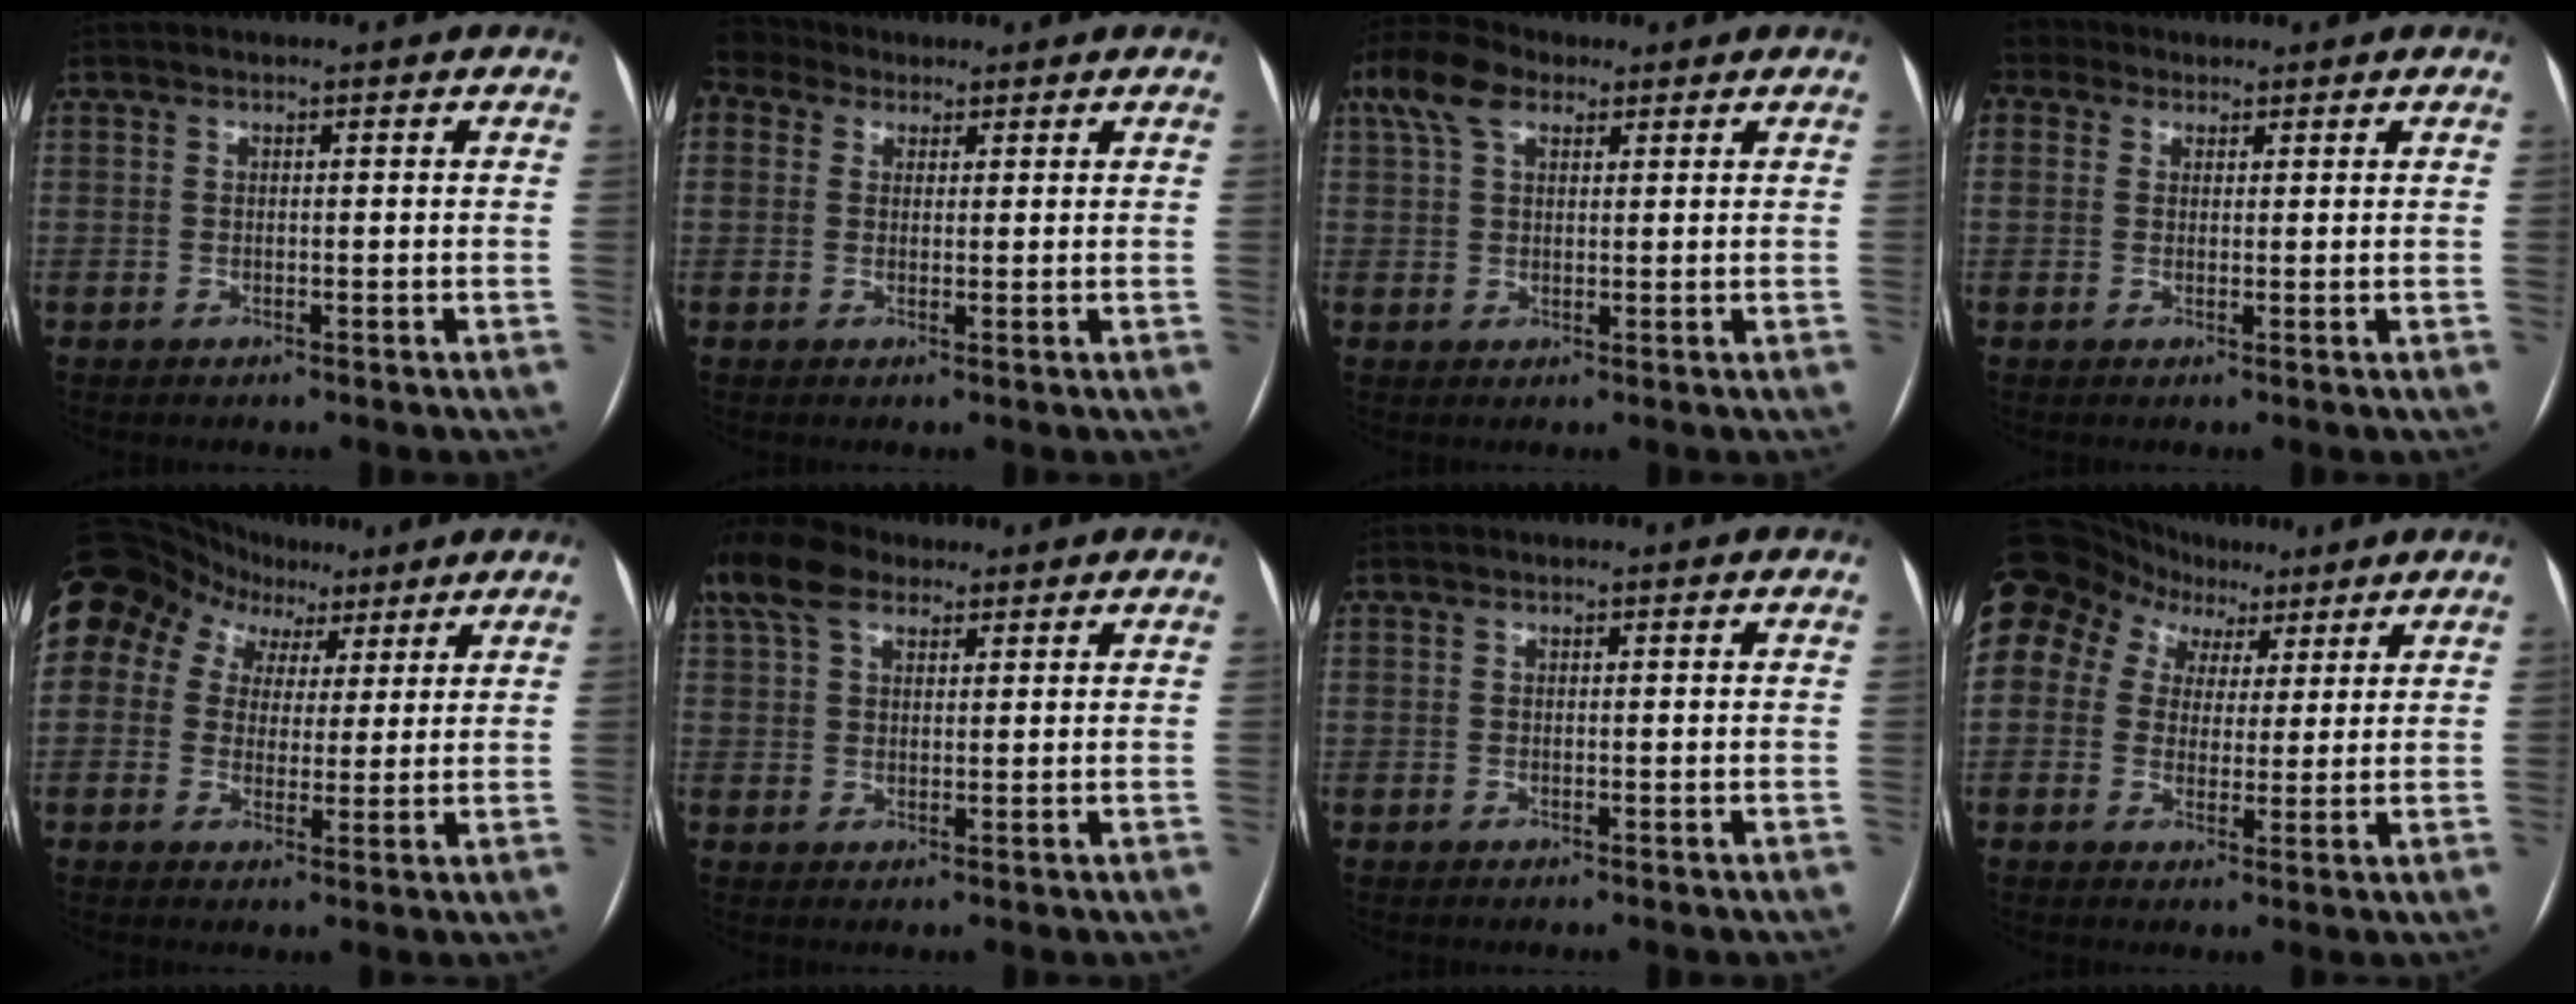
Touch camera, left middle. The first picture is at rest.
{"total": 3.4, "force": [2.8, 1.9, 0.1], "torque": [-0.016, 0.024, 0.062]}
{"total": 6.9, "force": [3.9, 3.5, 4.5], "torque": [-0.105, 0.036, 0.075]}
{"total": 3.0, "force": [2.1, 2.1, 0.4], "torque": [-0.023, 0.020, 0.048]}
{"total": 18.9, "force": [10.3, 14.2, 7.1], "torque": [-0.212, 0.090, 0.188]}
{"total": 10.0, "force": [6.9, 4.8, 5.4], "torque": [-0.127, 0.051, 0.135]}
{"total": 0.0}
{"total": 21.2, "force": [10.5, 16.5, 8.3], "torque": [-0.257, 0.103, 0.198]}